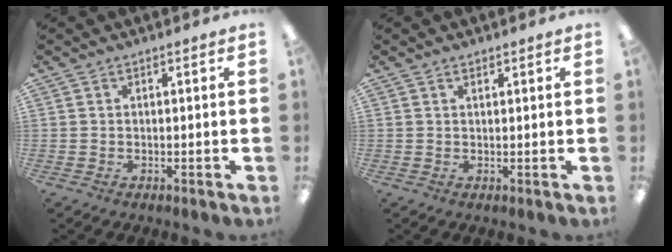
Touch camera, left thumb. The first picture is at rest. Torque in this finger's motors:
{"motor_torque": [-0.31, -0.10, 0.01, 0.01, -0.01]}